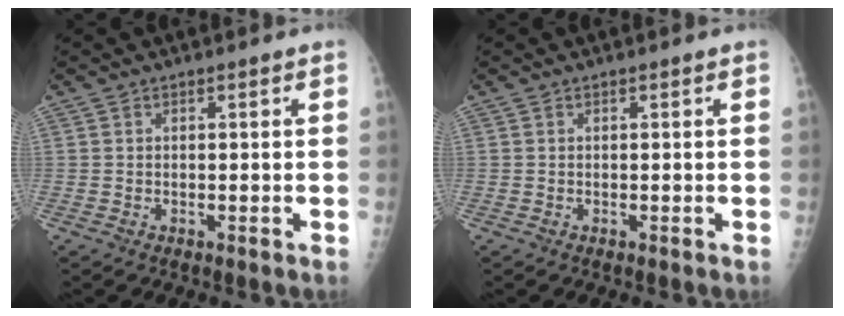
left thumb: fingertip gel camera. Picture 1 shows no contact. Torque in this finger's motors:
{"motor_torque": [0.09, 0.00, 0.02, -0.08, 0.00]}